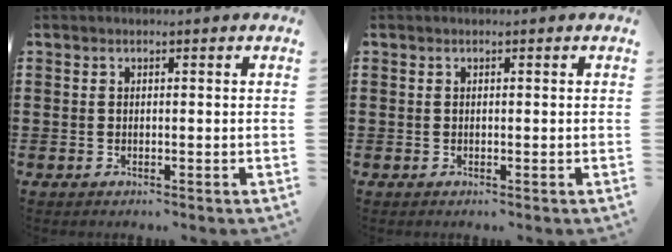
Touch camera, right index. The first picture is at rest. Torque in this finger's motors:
{"motor_torque": [0.00, 0.00, 0.00, 0.00]}